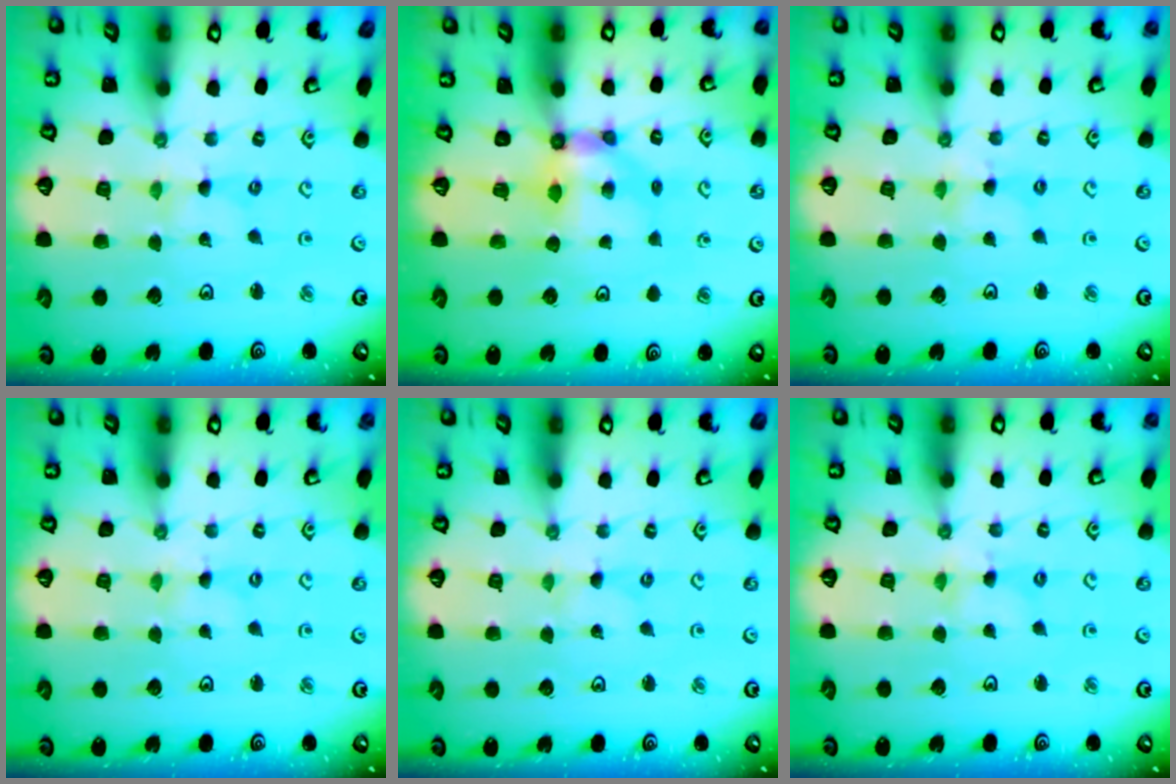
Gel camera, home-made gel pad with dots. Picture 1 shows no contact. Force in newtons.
{"total": 5.8, "press": 5.8, "slide": 0.2}
{"total": 1.1, "press": 1.0, "slide": 0.2}
{"total": 0.0}
{"total": 0.0}
{"total": 1.6, "press": 1.6, "slide": 0.2}